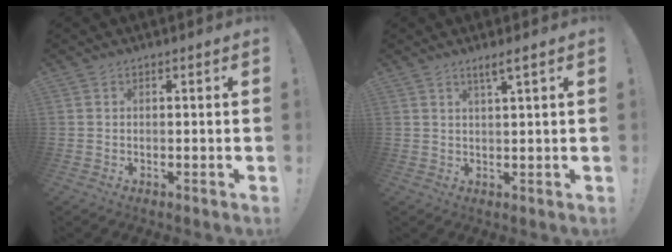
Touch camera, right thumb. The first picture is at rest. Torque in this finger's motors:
{"motor_torque": [0.00, 0.00, 0.05, 0.04, 0.00]}